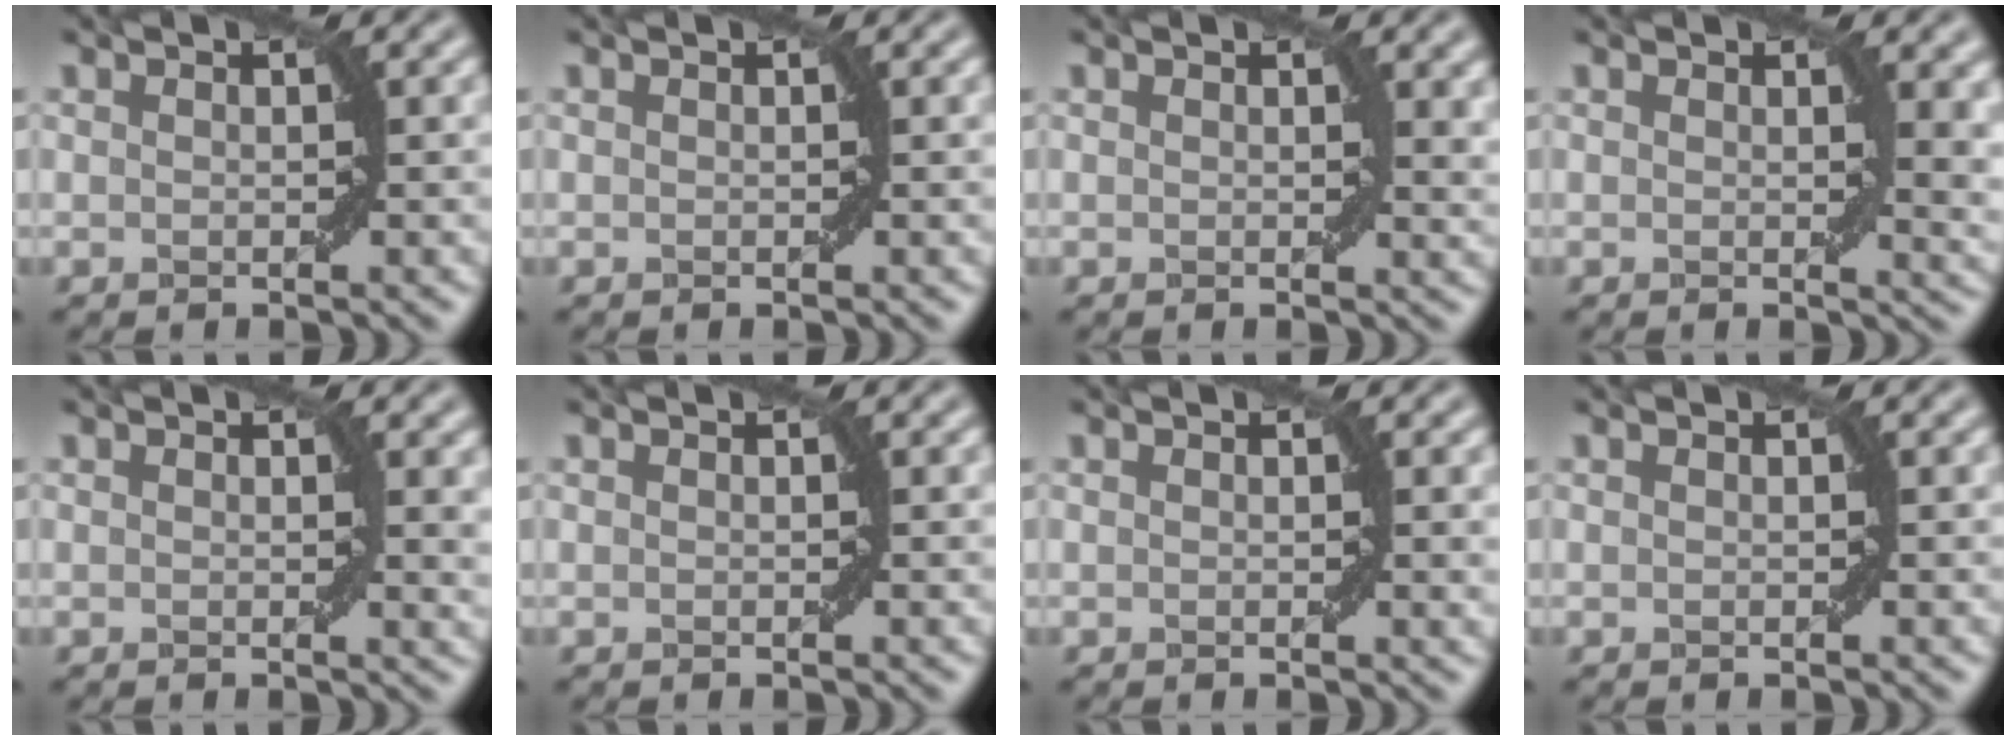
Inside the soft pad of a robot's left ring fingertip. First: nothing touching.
{"total": 0.0}
{"total": 1.6, "force": [0.8, 0.6, 1.3], "torque": [-0.010, -0.003, 0.014]}
{"total": 3.5, "force": [1.1, 1.2, 3.1], "torque": [-0.029, -0.005, 0.018]}
{"total": 1.4, "force": [0.6, 0.3, 1.2], "torque": [-0.009, -0.003, 0.010]}
{"total": 0.0}
{"total": 0.8, "force": [0.2, 0.0, 0.8], "torque": [-0.008, -0.002, 0.003]}
{"total": 0.0}